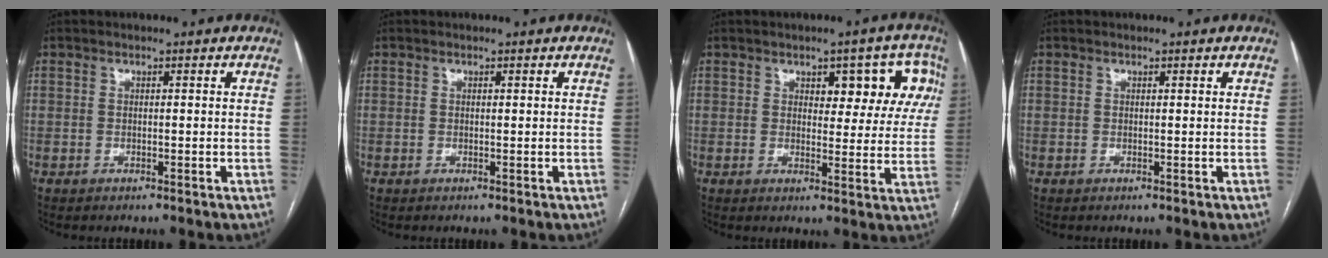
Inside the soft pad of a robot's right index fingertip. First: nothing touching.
{"total": 0.0}
{"total": 8.6, "force": [3.5, 4.2, 6.6], "torque": [-0.054, 0.024, 0.039]}
{"total": 0.0}